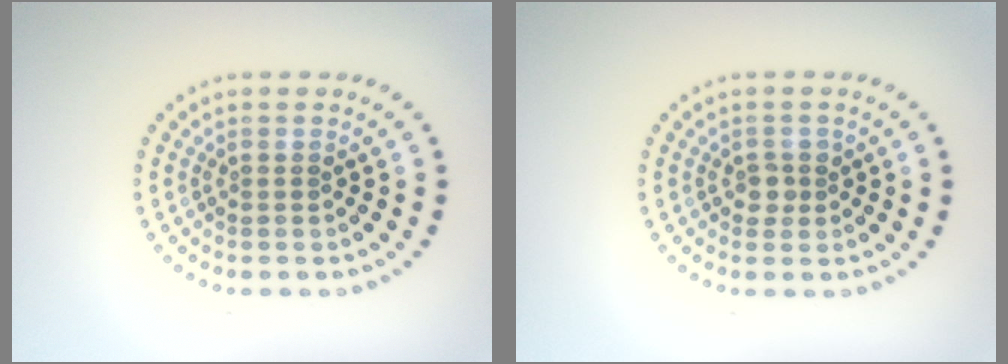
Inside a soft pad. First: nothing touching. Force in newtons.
{"total": 1.4, "press": 1.3, "slide": 0.6}